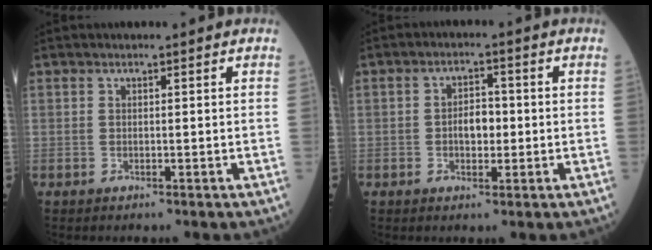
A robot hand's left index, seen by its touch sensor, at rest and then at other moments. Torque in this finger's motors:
{"motor_torque": [0.31, -0.26, 0.09, 0.02]}